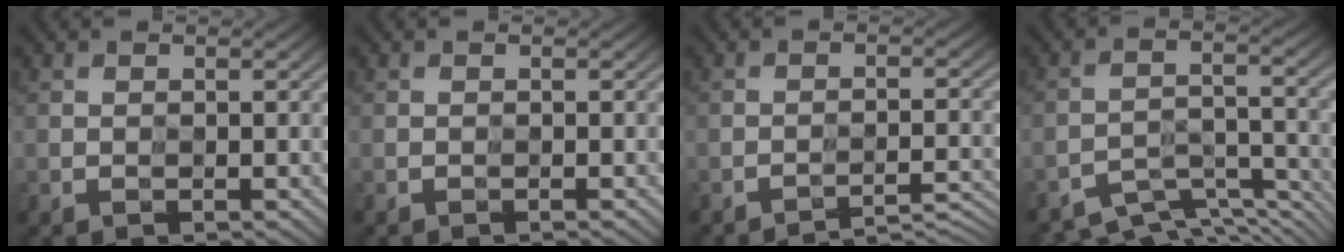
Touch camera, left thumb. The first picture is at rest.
{"total": 0.5, "force": [-0.5, -0.2, 0.1], "torque": [-0.002, 0.002, -0.011]}
{"total": 4.0, "force": [-4.0, -0.5, 0.5], "torque": [-0.002, 0.014, -0.063]}
{"total": 7.7, "force": [-7.6, 0.8, 0.7], "torque": [-0.013, -0.003, -0.119]}